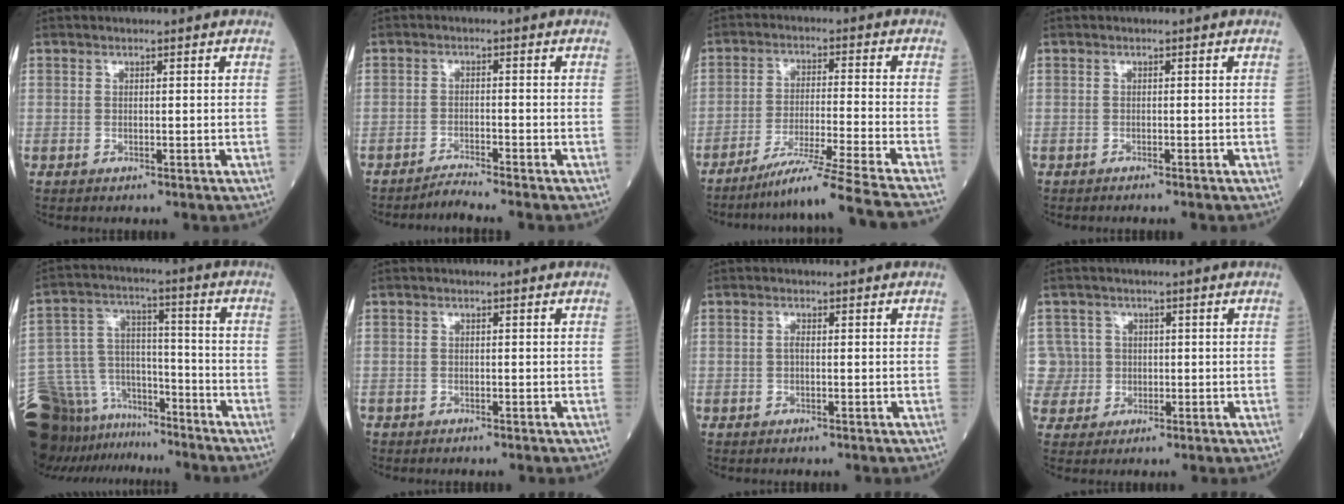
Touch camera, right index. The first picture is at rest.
{"total": 2.7, "force": [-2.4, -1.2, -0.2], "torque": [0.000, -0.014, -0.045]}
{"total": 16.6, "force": [-14.3, -3.7, 7.6], "torque": [-0.109, -0.040, -0.222]}
{"total": 0.7, "force": [-0.6, 0.0, 0.2], "torque": [-0.007, -0.003, -0.012]}
{"total": 19.9, "force": [-16.5, 8.6, 7.1], "torque": [-0.174, 0.017, -0.277]}
{"total": 0.6, "force": [-0.6, 0.3, 0.0], "torque": [-0.012, -0.001, -0.013]}
{"total": 0.7, "force": [-0.2, 0.2, 0.7], "torque": [-0.015, 0.001, -0.005]}
{"total": 5.0, "force": [0.2, 4.9, -0.6], "torque": [0.019, 0.020, 0.005]}